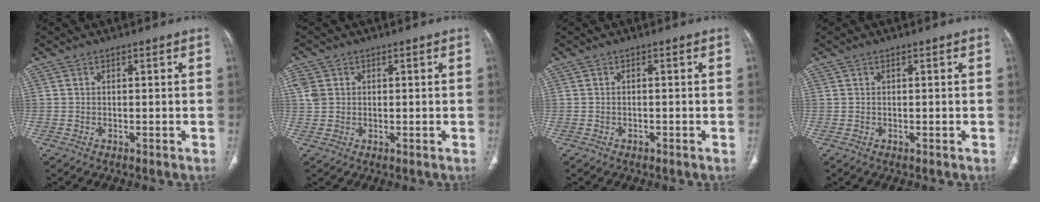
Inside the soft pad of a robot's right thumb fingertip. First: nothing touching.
{"total": 3.6, "force": [0.9, 3.0, 1.7], "torque": [-0.035, 0.005, 0.024]}
{"total": 0.6, "force": [-0.4, 0.4, 0.1], "torque": [-0.003, 0.003, -0.006]}
{"total": 0.0}